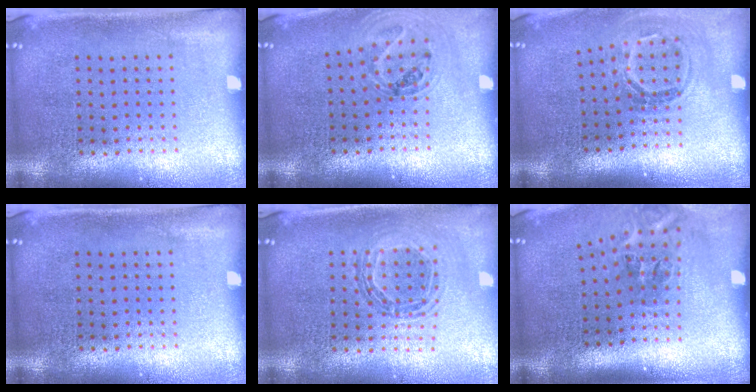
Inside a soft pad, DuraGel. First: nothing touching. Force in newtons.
{"total": 0.9, "press": 0.9, "slide": 0.0}
{"total": 1.7, "press": 1.2, "slide": 1.3}
{"total": 0.0}
{"total": 0.8, "press": 0.8, "slide": 0.1}
{"total": 2.4, "press": 1.6, "slide": 1.8}